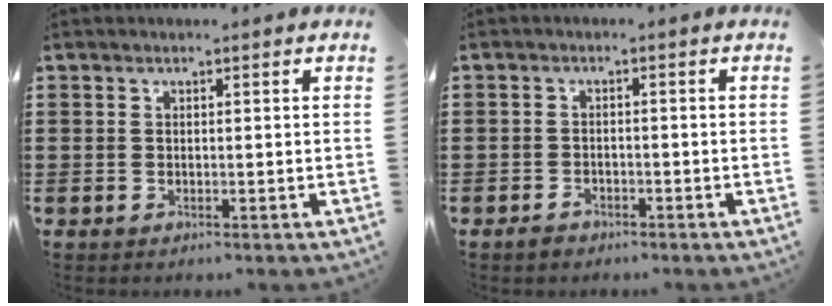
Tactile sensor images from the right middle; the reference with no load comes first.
{"total": 1.5, "force": [-1.3, 0.7, 0.4], "torque": [-0.012, 0.000, -0.027]}